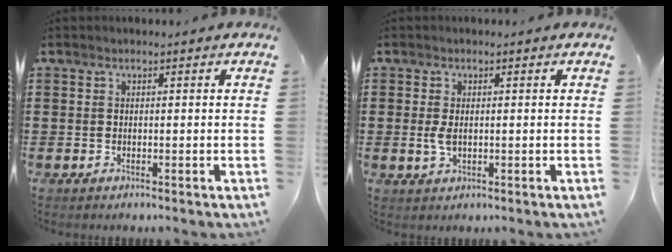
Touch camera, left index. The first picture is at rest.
{"total": 2.5, "force": [0.0, 1.2, 2.2], "torque": [-0.059, -0.003, -0.005]}